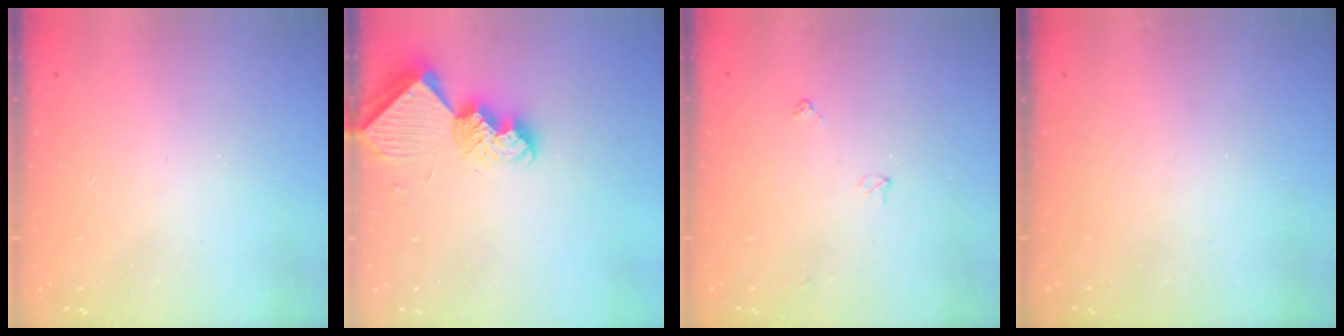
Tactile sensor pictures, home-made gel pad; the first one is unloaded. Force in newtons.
{"total": 10.8, "press": 10.7, "slide": 1.2}
{"total": 3.5, "press": 3.4, "slide": 0.6}
{"total": 0.0}